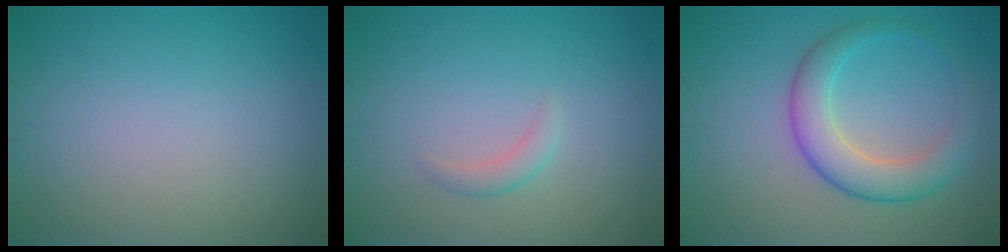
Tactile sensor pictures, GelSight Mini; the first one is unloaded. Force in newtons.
{"total": 1.2, "press": 1.2, "slide": 0.0}
{"total": 4.8, "press": 4.8, "slide": 0.1}